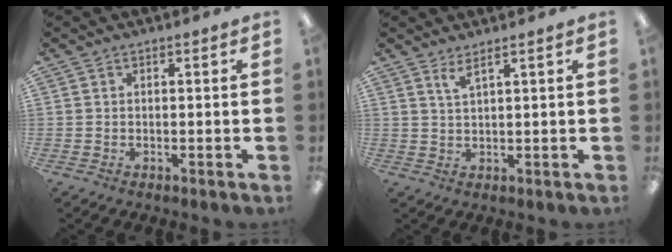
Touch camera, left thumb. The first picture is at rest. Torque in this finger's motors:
{"motor_torque": [-0.27, 0.18, -0.28, -0.20, 0.04]}